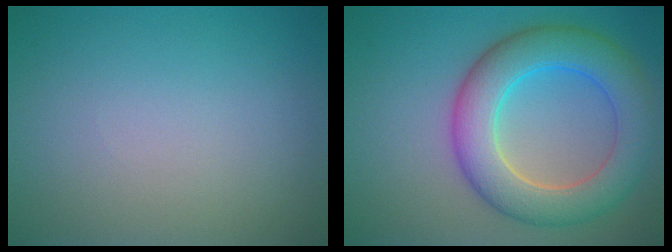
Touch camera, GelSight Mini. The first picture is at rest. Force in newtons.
{"total": 7.9, "press": 7.9, "slide": 0.5}